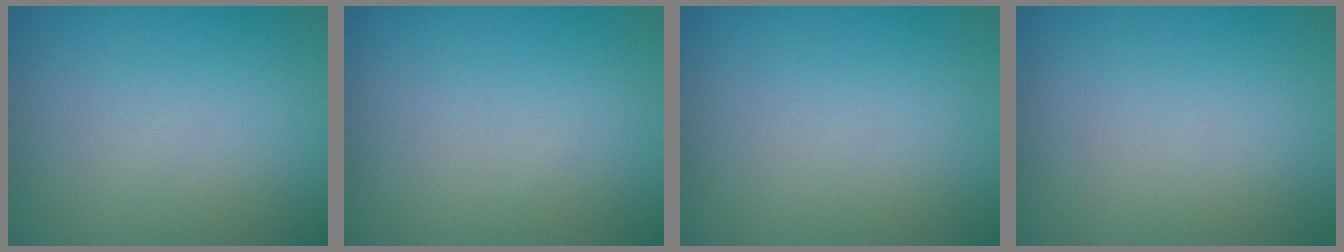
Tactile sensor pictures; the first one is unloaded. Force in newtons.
{"total": 0.0}
{"total": 0.0}
{"total": 0.0}